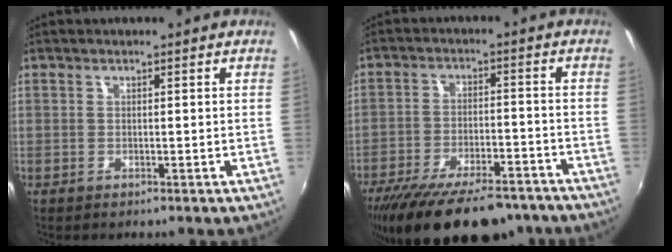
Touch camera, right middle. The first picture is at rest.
{"total": 21.3, "force": [-17.1, 6.8, 10.8], "torque": [-0.204, -0.032, -0.244]}